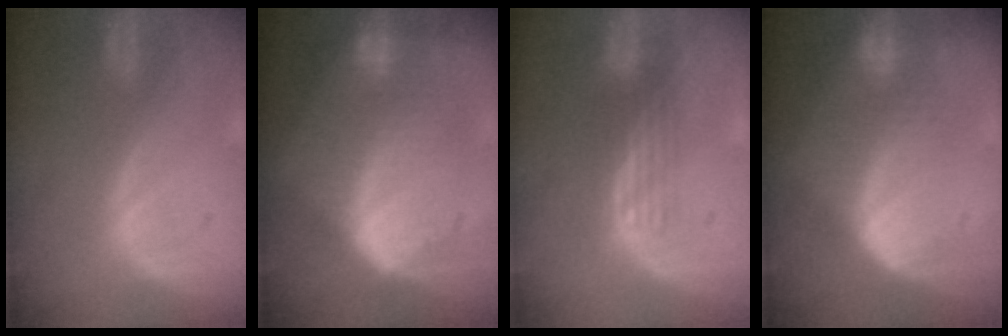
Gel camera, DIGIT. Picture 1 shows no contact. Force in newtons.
{"total": 10.5, "press": 10.5, "slide": 0.6}
{"total": 2.9, "press": 2.7, "slide": 1.2}
{"total": 6.7, "press": 6.6, "slide": 1.4}